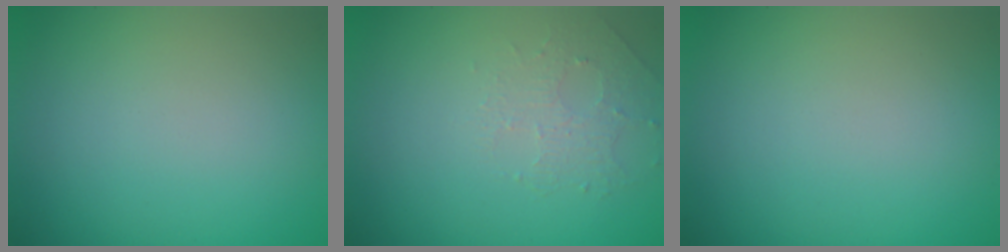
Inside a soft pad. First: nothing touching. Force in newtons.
{"total": 1.4, "press": 0.7, "slide": 1.2}
{"total": 0.0}